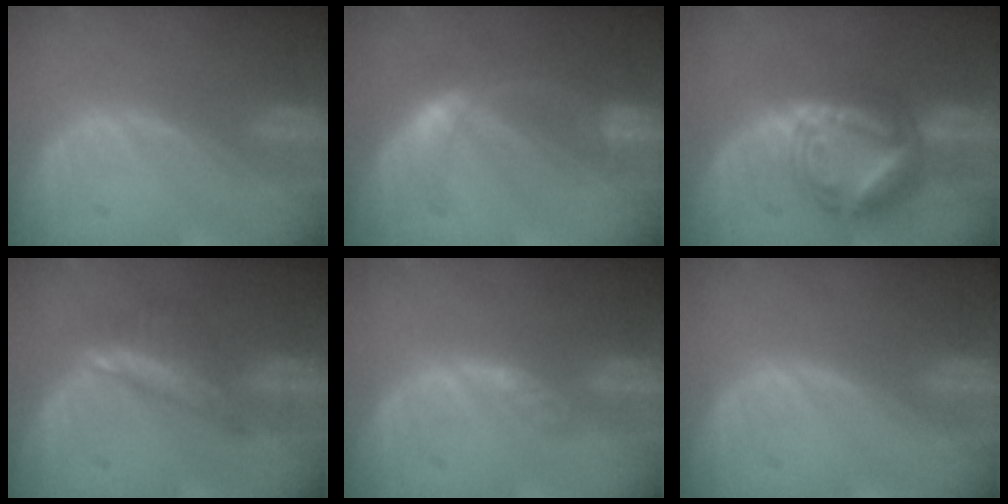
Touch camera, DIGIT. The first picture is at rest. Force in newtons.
{"total": 5.6, "press": 5.1, "slide": 2.2}
{"total": 8.8, "press": 8.8, "slide": 0.8}
{"total": 6.1, "press": 5.4, "slide": 2.9}
{"total": 2.2, "press": 1.9, "slide": 1.2}
{"total": 0.0}